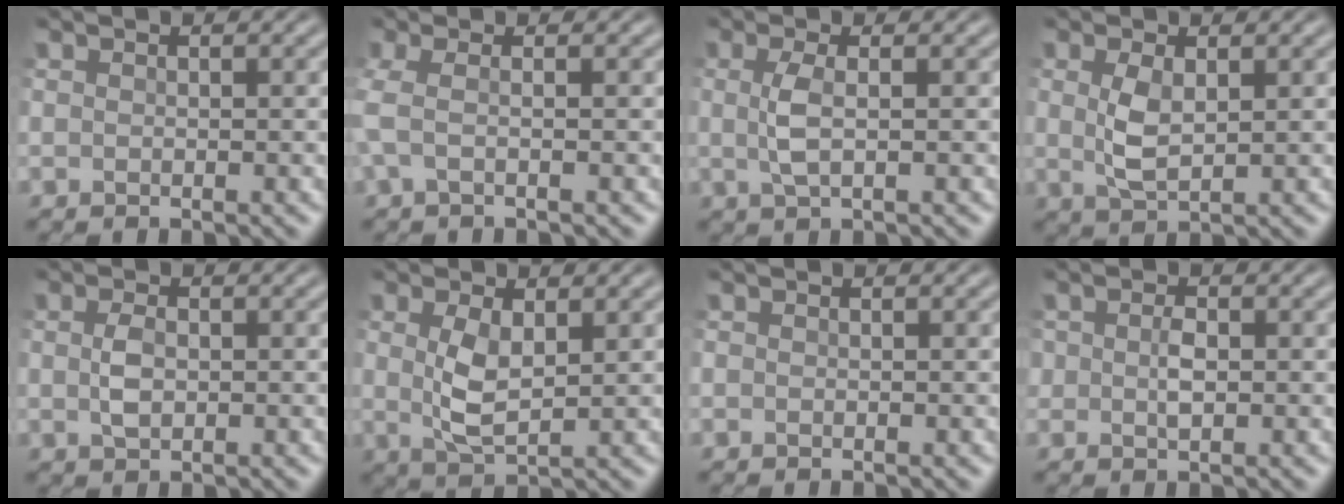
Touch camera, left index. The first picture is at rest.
{"total": 2.1, "force": [-0.5, 0.7, 2.0], "torque": [-0.055, 0.000, -0.013]}
{"total": 2.2, "force": [0.0, 0.6, 2.2], "torque": [-0.051, 0.001, -0.002]}
{"total": 2.8, "force": [0.3, 1.3, 2.4], "torque": [-0.058, 0.000, 0.010]}
{"total": 2.0, "force": [-0.2, 1.2, 1.6], "torque": [-0.035, 0.000, -0.004]}
{"total": 3.3, "force": [0.5, 1.4, 3.0], "torque": [-0.070, -0.001, 0.014]}
{"total": 0.0}
{"total": 1.8, "force": [-0.2, 1.1, 1.4], "torque": [-0.031, -0.001, -0.004]}